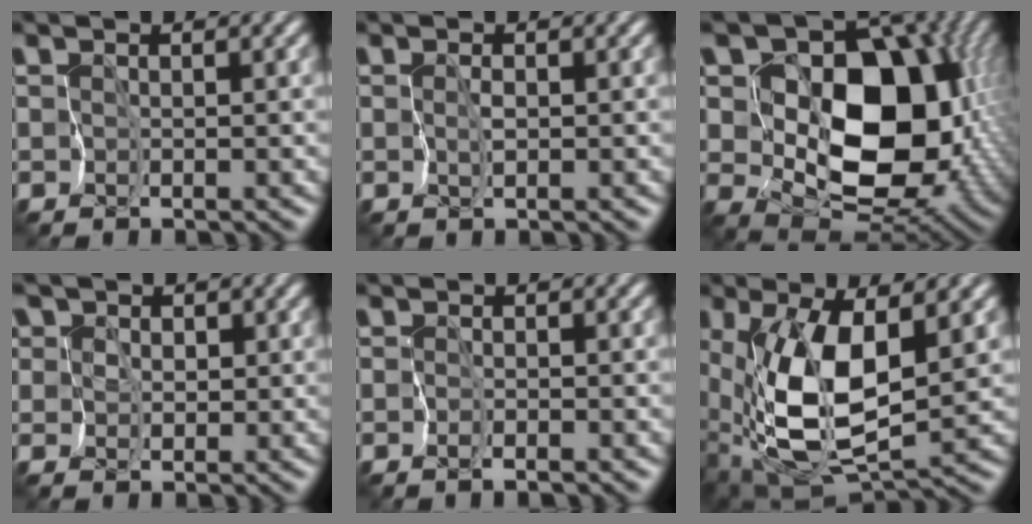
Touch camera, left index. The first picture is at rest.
{"total": 0.7, "force": [-0.2, 0.3, 0.6], "torque": [-0.013, -0.002, -0.003]}
{"total": 12.9, "force": [1.5, 8.9, 9.1], "torque": [-0.118, -0.009, 0.024]}
{"total": 5.1, "force": [2.2, 4.3, 1.7], "torque": [-0.038, 0.015, 0.018]}
{"total": 0.6, "force": [-0.6, 0.1, 0.2], "torque": [-0.003, -0.003, -0.013]}
{"total": 10.8, "force": [0.5, 5.1, 9.5], "torque": [-0.198, -0.016, 0.014]}